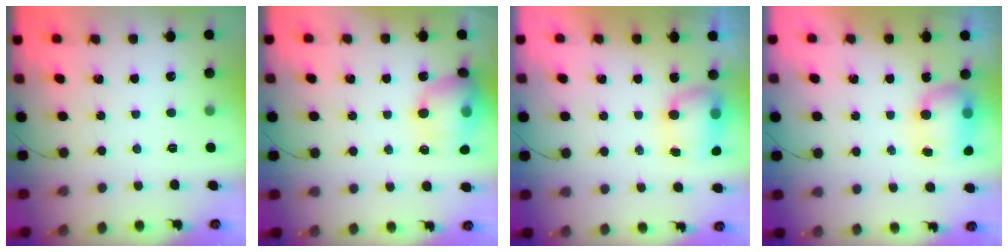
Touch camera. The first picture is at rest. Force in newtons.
{"total": 15.0, "press": 14.8, "slide": 2.5}
{"total": 8.2, "press": 8.1, "slide": 1.4}
{"total": 8.3, "press": 8.2, "slide": 1.5}